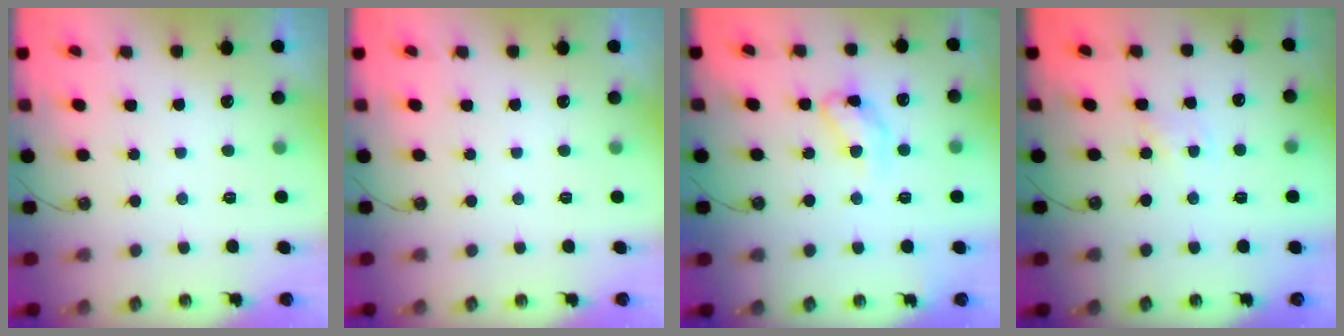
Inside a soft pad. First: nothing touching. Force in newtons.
{"total": 0.0}
{"total": 12.8, "press": 12.8, "slide": 1.0}
{"total": 1.8, "press": 1.7, "slide": 0.3}